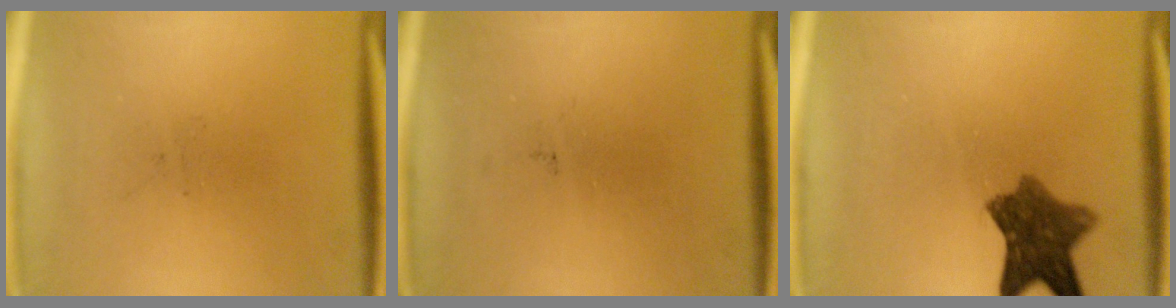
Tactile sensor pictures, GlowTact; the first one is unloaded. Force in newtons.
{"total": 0.0}
{"total": 8.3}